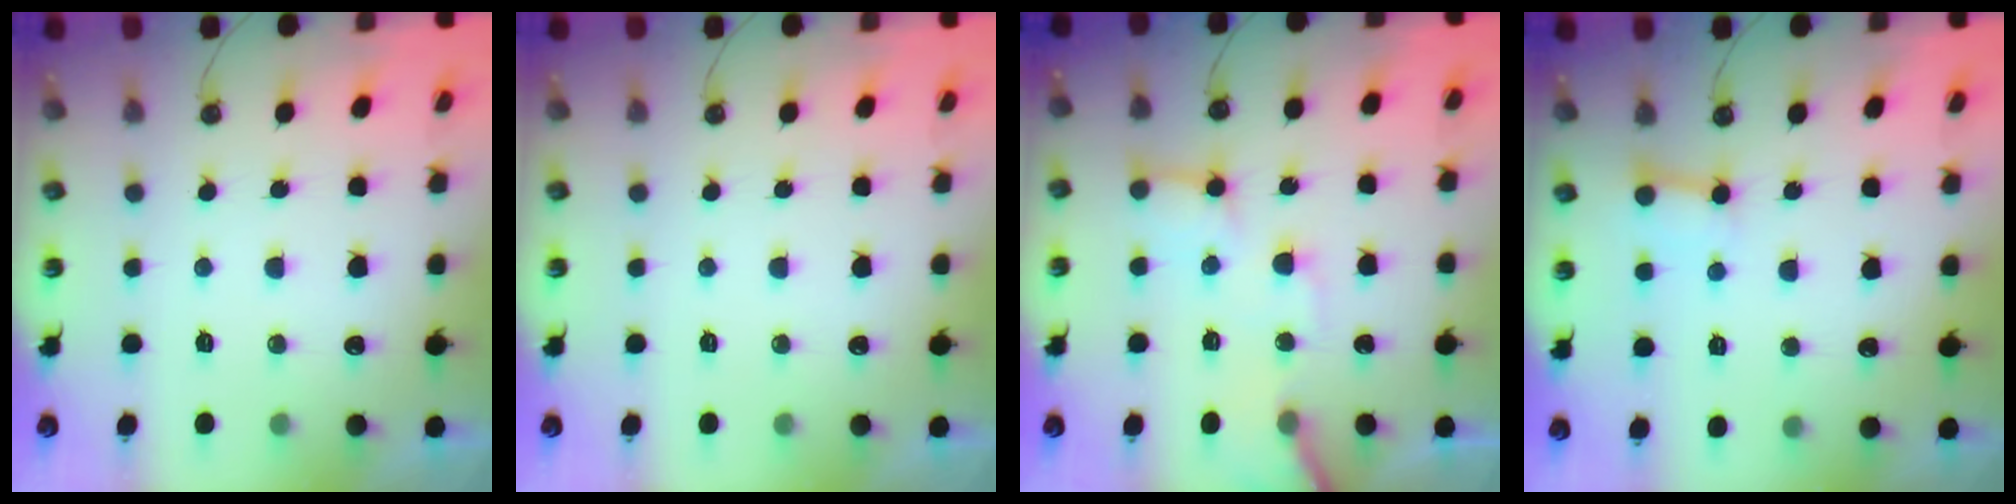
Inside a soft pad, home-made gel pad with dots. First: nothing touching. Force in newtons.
{"total": 0.0}
{"total": 11.0, "press": 10.9, "slide": 1.7}
{"total": 3.3, "press": 3.3, "slide": 0.2}